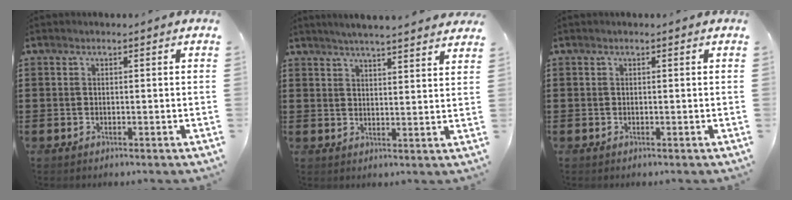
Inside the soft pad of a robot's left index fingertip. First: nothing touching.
{"total": 3.8, "force": [3.7, -0.4, 0.8], "torque": [-0.029, -0.018, 0.064]}
{"total": 0.0}